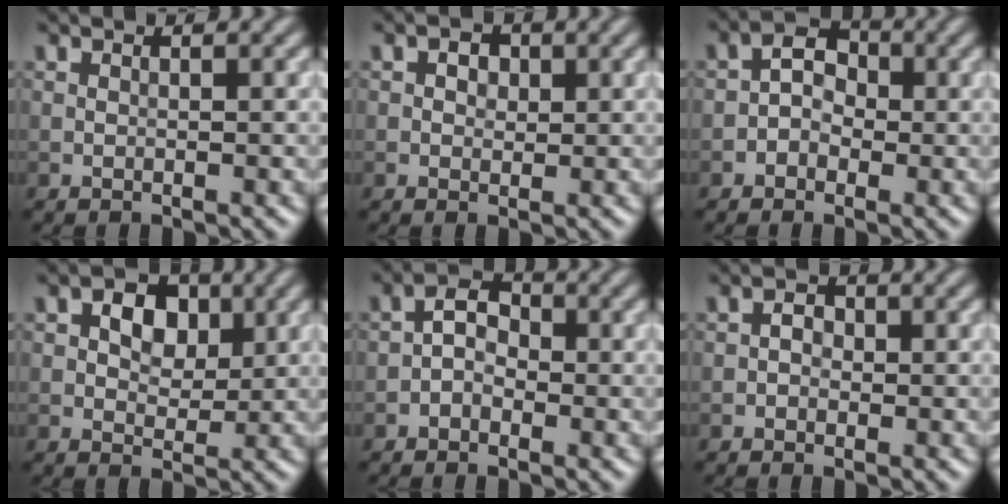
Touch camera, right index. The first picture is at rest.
{"total": 1.7, "force": [0.6, 1.3, 1.0], "torque": [-0.009, -0.001, 0.002]}
{"total": 2.4, "force": [-0.7, 1.9, 1.3], "torque": [-0.016, 0.009, -0.021]}
{"total": 3.9, "force": [1.1, 2.8, 2.6], "torque": [-0.036, 0.003, 0.010]}
{"total": 2.3, "force": [-0.9, 1.6, 1.4], "torque": [-0.020, 0.010, -0.023]}
{"total": 1.4, "force": [-0.1, 1.2, 0.7], "torque": [0.001, -0.001, -0.014]}